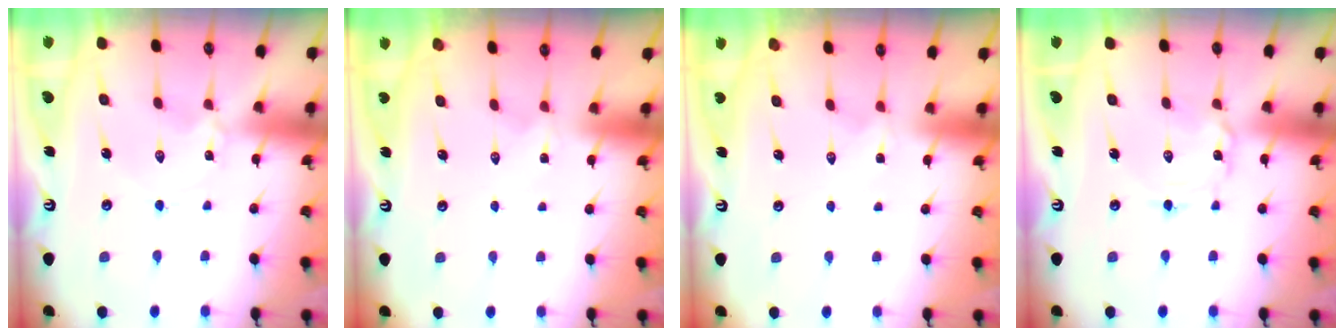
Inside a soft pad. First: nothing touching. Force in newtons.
{"total": 1.2, "press": 1.2, "slide": 0.4}
{"total": 1.2, "press": 1.2, "slide": 0.4}
{"total": 2.0, "press": 2.0, "slide": 0.2}